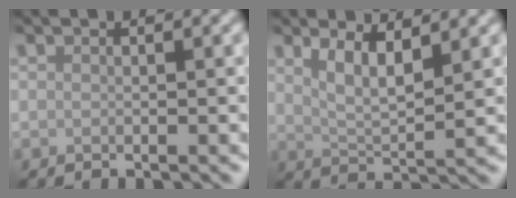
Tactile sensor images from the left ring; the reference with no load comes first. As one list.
[{"total": 3.5, "force": [1.8, 0.9, 2.8], "torque": [-0.055, -0.008, 0.036]}]